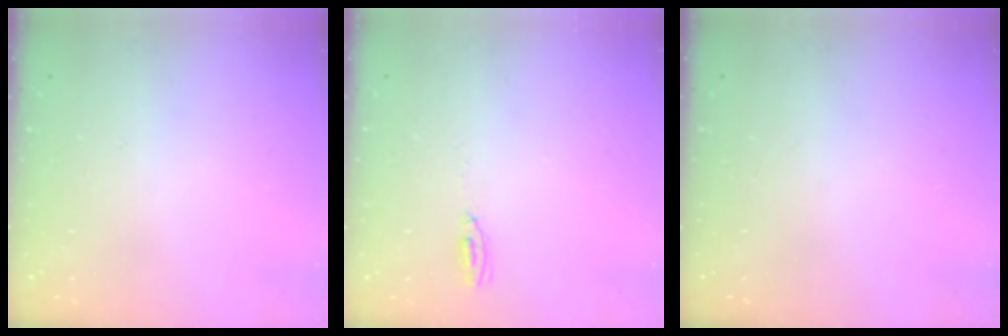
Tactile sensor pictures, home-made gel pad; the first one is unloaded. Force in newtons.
{"total": 3.4, "press": 3.0, "slide": 1.7}
{"total": 0.0}